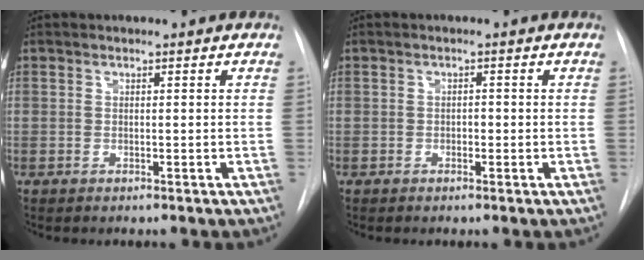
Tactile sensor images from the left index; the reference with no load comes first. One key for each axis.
{"total": 0.9, "fx": -0.3, "fy": 0.6, "fz": 0.6, "tx": -0.006, "ty": 0.003, "tz": -0.005}